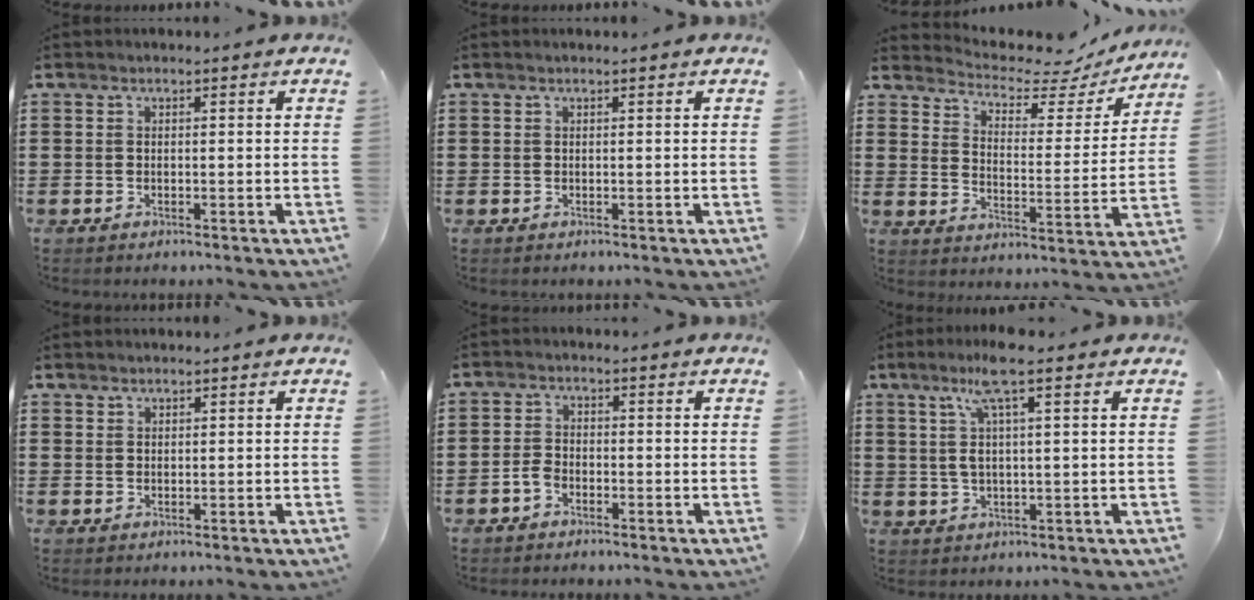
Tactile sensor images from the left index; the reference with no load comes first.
{"total": 0.0}
{"total": 4.6, "force": [4.2, 1.4, 1.2], "torque": [-0.042, -0.035, 0.062]}
{"total": 1.3, "force": [1.2, 0.4, 0.0], "torque": [-0.003, 0.000, 0.025]}
{"total": 2.0, "force": [-1.2, 1.1, 1.2], "torque": [-0.032, 0.002, -0.026]}
{"total": 7.1, "force": [3.7, 0.7, 6.0], "torque": [-0.125, 0.007, 0.063]}